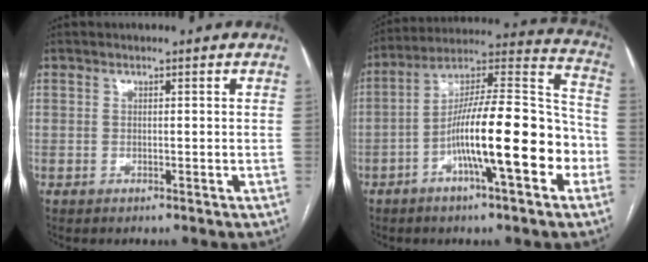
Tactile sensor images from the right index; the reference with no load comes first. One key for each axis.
{"total": 18.7, "fx": -5.7, "fy": 3.0, "fz": 17.5, "tx": -0.290, "ty": 0.019, "tz": -0.095}